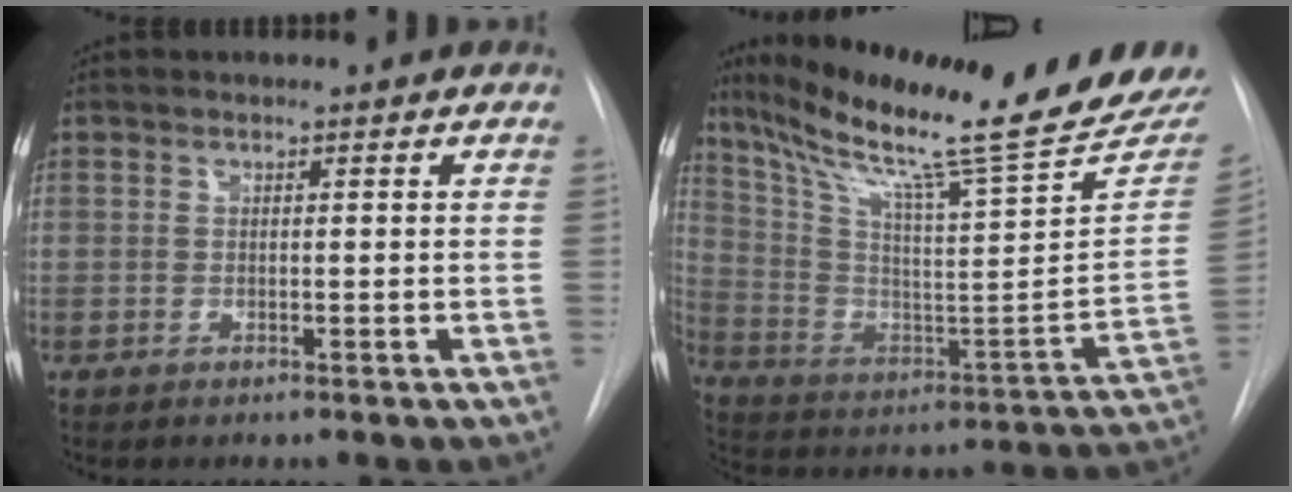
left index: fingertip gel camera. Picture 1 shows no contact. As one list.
[{"total": 29.4, "force": [24.0, 1.8, 16.9], "torque": [-0.284, -0.068, 0.347]}]